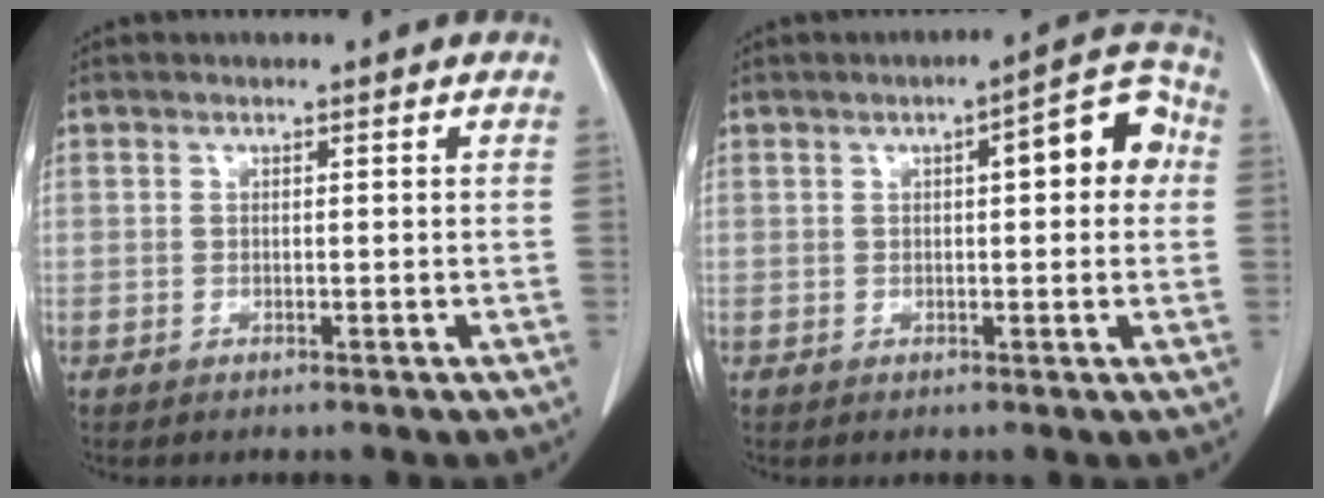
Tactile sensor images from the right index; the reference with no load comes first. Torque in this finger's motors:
{"motor_torque": [0.22, 0.13, 0.16, 0.05]}